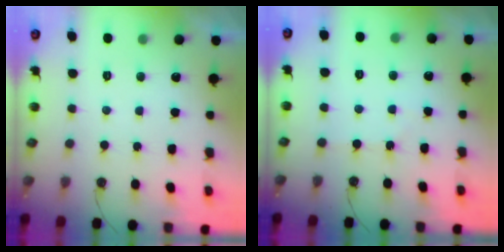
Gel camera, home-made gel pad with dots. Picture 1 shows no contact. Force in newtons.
{"total": 1.8, "press": 1.8, "slide": 0.3}